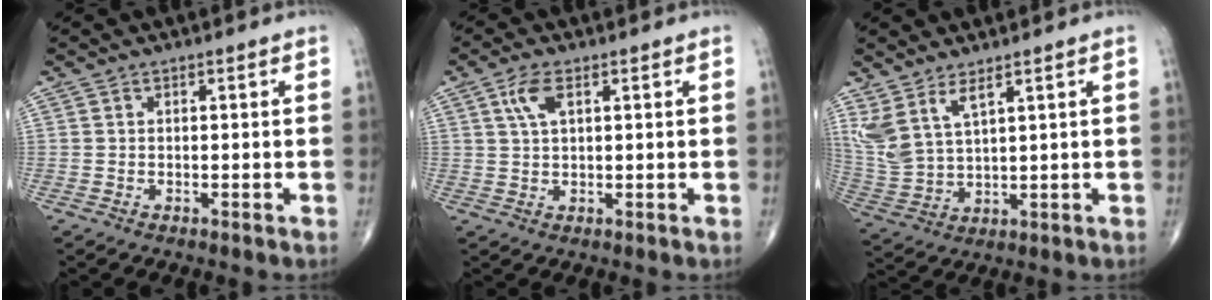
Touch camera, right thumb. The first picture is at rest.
{"total": 4.3, "force": [1.7, 2.0, 3.4], "torque": [-0.072, 0.004, 0.036]}
{"total": 8.5, "force": [5.1, 3.2, 6.0], "torque": [-0.137, -0.025, 0.121]}